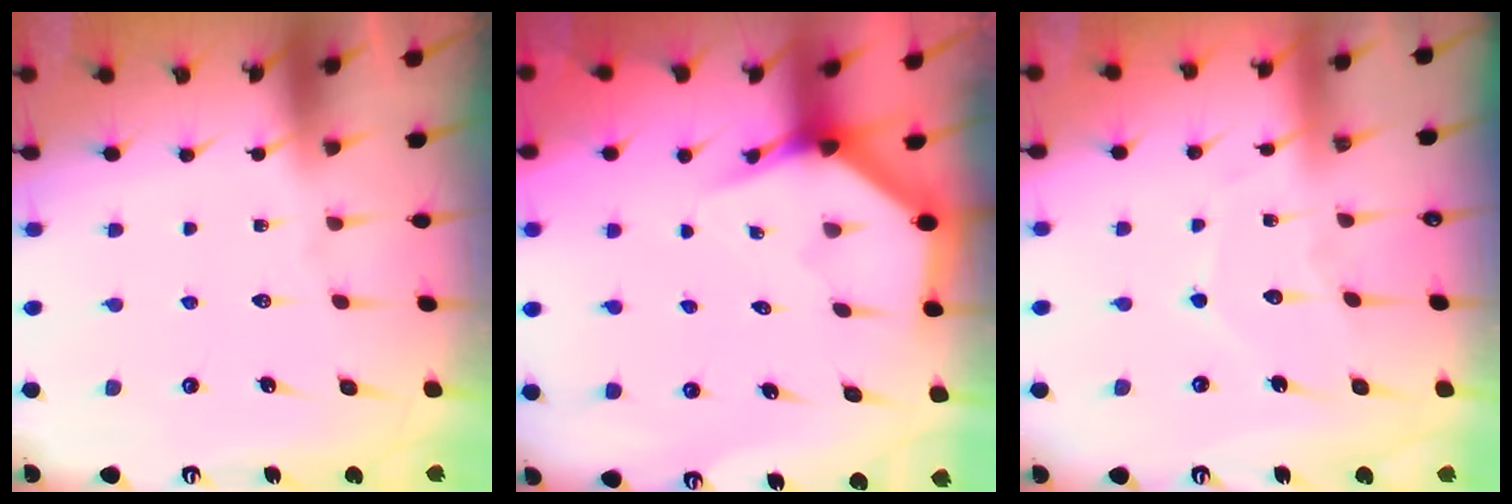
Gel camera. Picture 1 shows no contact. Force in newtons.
{"total": 3.9, "press": 3.9, "slide": 0.2}
{"total": 6.0, "press": 6.0, "slide": 0.8}